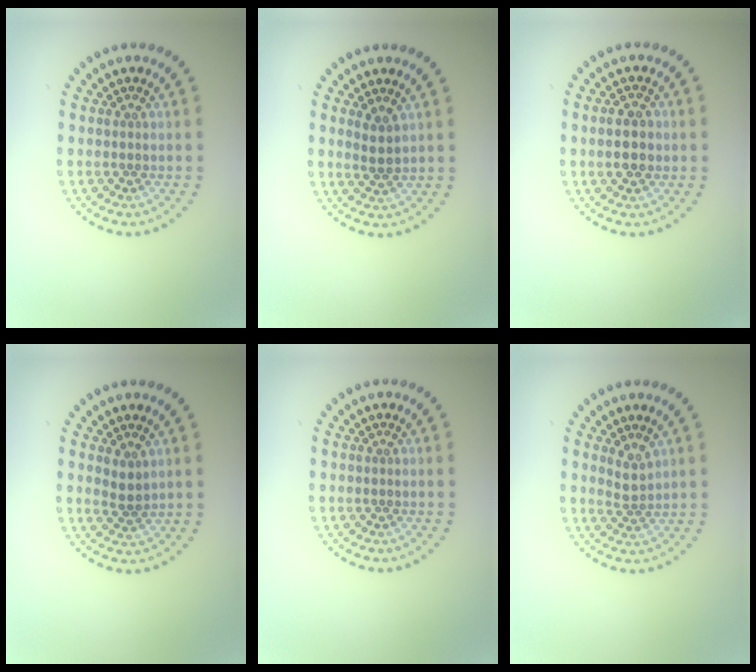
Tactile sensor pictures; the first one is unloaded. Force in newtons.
{"total": 1.6, "press": 1.4, "slide": 0.9}
{"total": 3.0, "press": 3.0, "slide": 0.1}
{"total": 1.6, "press": 1.4, "slide": 0.9}
{"total": 0.0}
{"total": 1.8, "press": 1.2, "slide": 1.3}